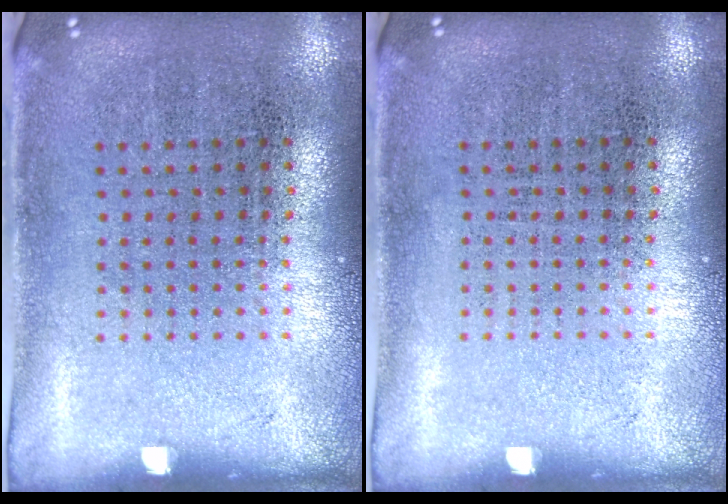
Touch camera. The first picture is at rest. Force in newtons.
{"total": 0.0}